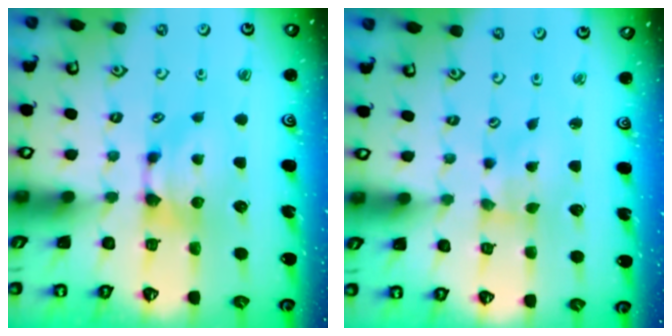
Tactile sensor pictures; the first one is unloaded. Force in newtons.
{"total": 2.4, "press": 2.2, "slide": 1.0}